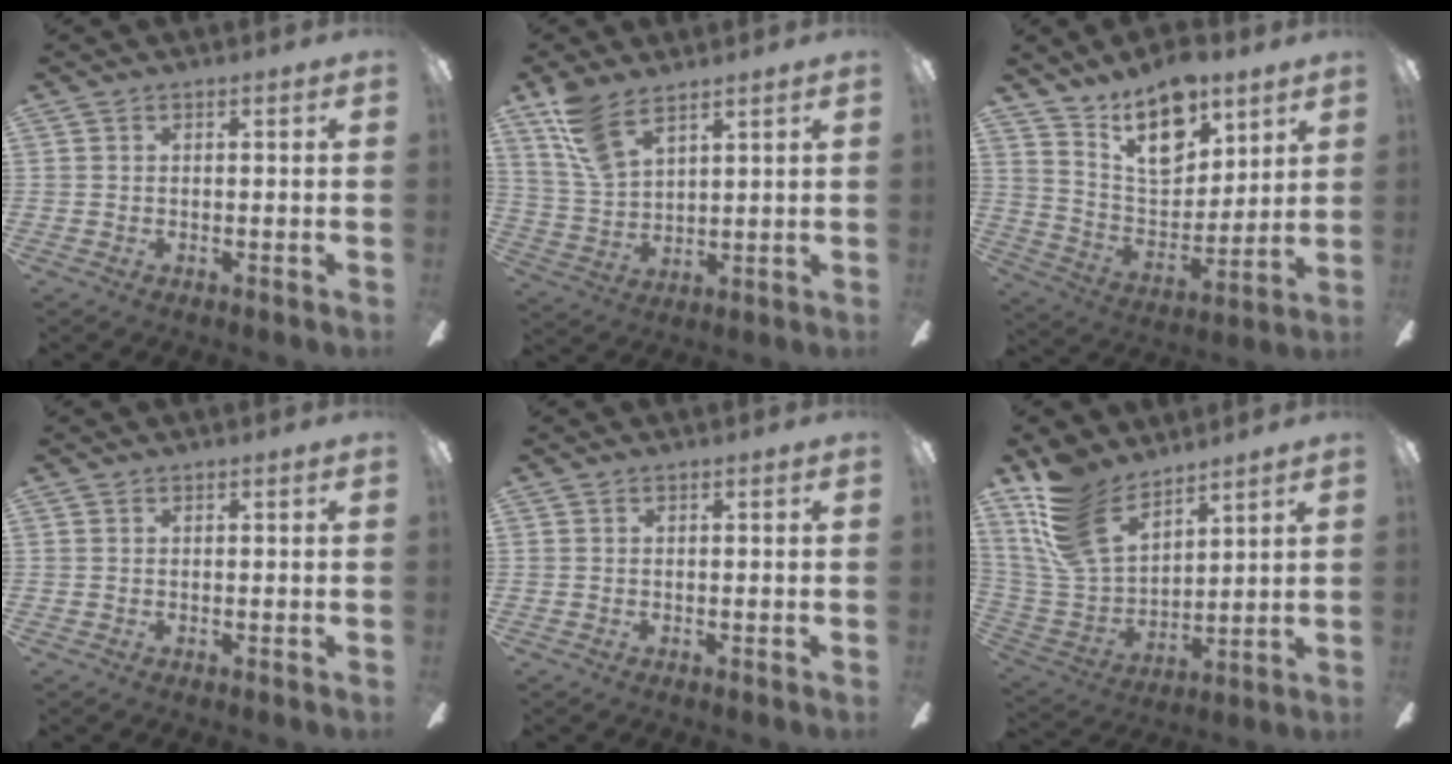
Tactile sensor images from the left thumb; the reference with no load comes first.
{"total": 9.9, "force": [7.6, 3.5, 5.3], "torque": [-0.122, -0.027, 0.147]}
{"total": 16.8, "force": [11.3, 8.6, 9.0], "torque": [-0.145, -0.060, 0.203]}
{"total": 0.0}
{"total": 0.0}
{"total": 16.3, "force": [11.0, 8.7, 8.4], "torque": [-0.201, -0.047, 0.213]}